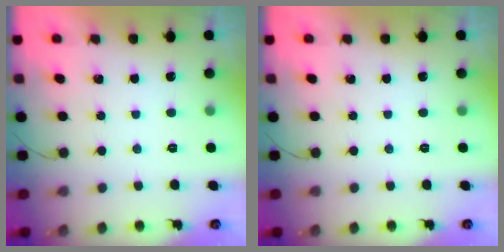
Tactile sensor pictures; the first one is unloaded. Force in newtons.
{"total": 0.0}